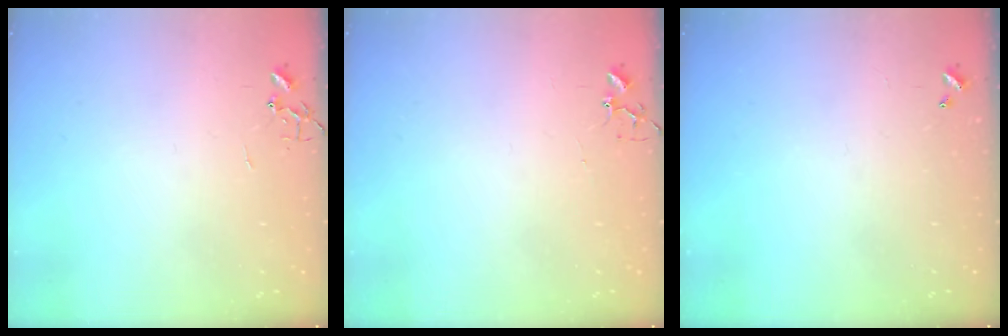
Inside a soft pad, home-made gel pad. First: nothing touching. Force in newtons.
{"total": 3.9, "press": 3.8, "slide": 0.6}
{"total": 0.0}